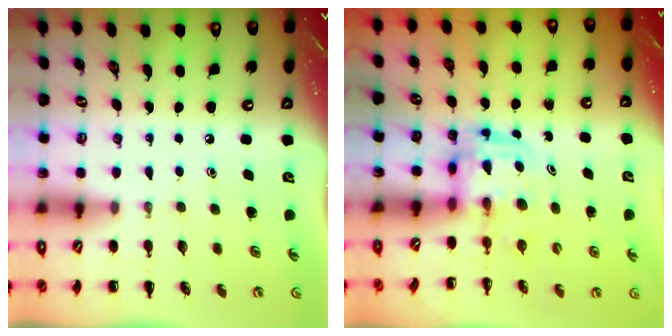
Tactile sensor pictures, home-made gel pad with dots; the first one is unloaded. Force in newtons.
{"total": 3.0, "press": 3.0, "slide": 0.3}